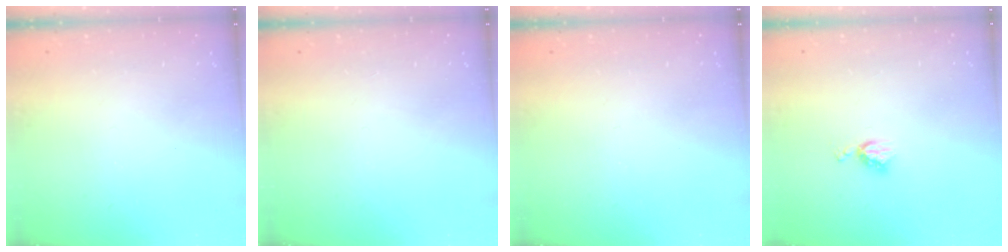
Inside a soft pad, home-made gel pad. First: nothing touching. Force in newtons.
{"total": 0.0}
{"total": 0.0}
{"total": 5.0, "press": 4.9, "slide": 0.7}